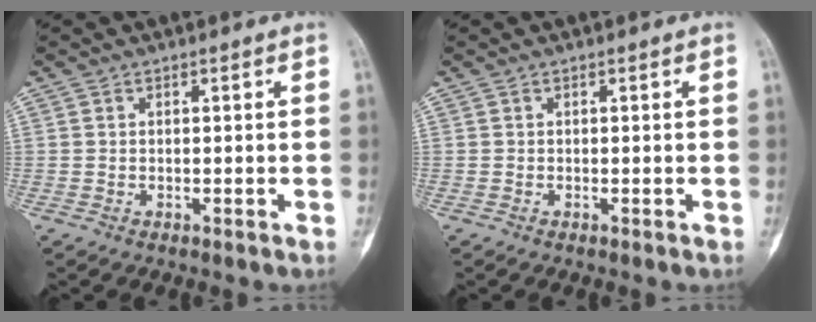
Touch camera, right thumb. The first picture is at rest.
{"total": 0.0}